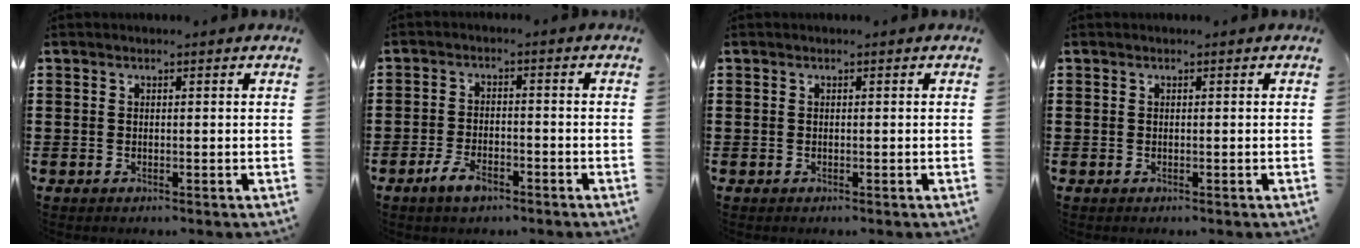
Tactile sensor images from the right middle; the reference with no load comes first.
{"total": 4.3, "force": [-2.8, 1.9, 2.7], "torque": [-0.058, 0.005, -0.055]}
{"total": 0.0}
{"total": 0.0}